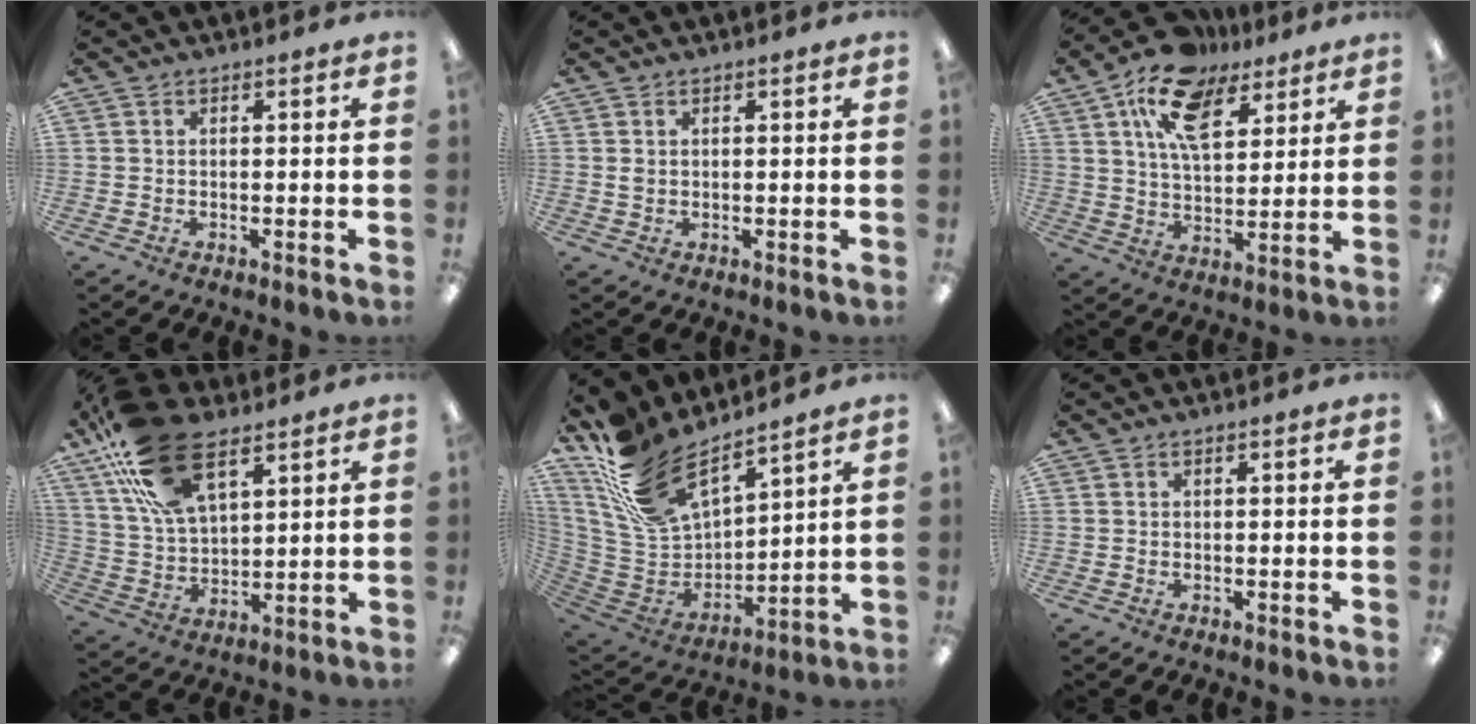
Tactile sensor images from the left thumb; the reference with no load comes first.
{"total": 1.1, "force": [0.3, 0.8, 0.7], "torque": [-0.016, 0.003, 0.006]}
{"total": 15.4, "force": [9.3, 8.2, 9.1], "torque": [-0.169, -0.026, 0.170]}
{"total": 20.2, "force": [11.5, 10.3, 13.0], "torque": [-0.270, -0.036, 0.205]}
{"total": 18.5, "force": [14.1, 8.0, 8.9], "torque": [-0.208, -0.093, 0.261]}
{"total": 0.0}